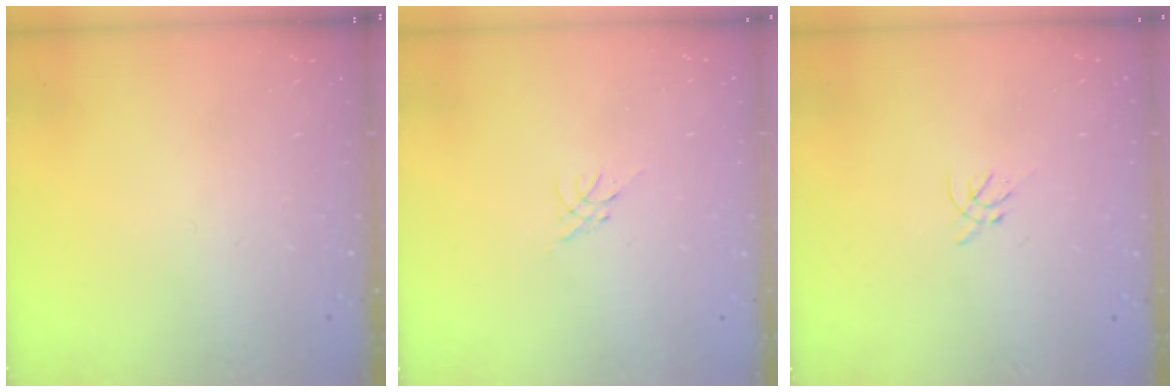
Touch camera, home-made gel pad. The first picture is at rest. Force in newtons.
{"total": 0.5, "press": 0.4, "slide": 0.3}
{"total": 1.2, "press": 1.1, "slide": 0.5}